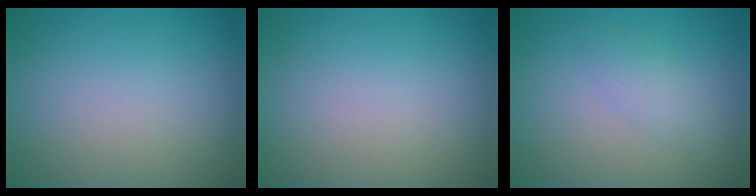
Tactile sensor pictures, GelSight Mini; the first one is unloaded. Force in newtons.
{"total": 0.0}
{"total": 1.6, "press": 1.6, "slide": 0.0}